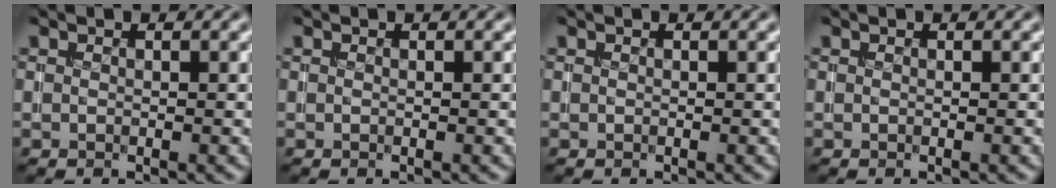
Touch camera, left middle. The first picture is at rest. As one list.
[{"total": 0.0}, {"total": 0.0}, {"total": 0.0}]